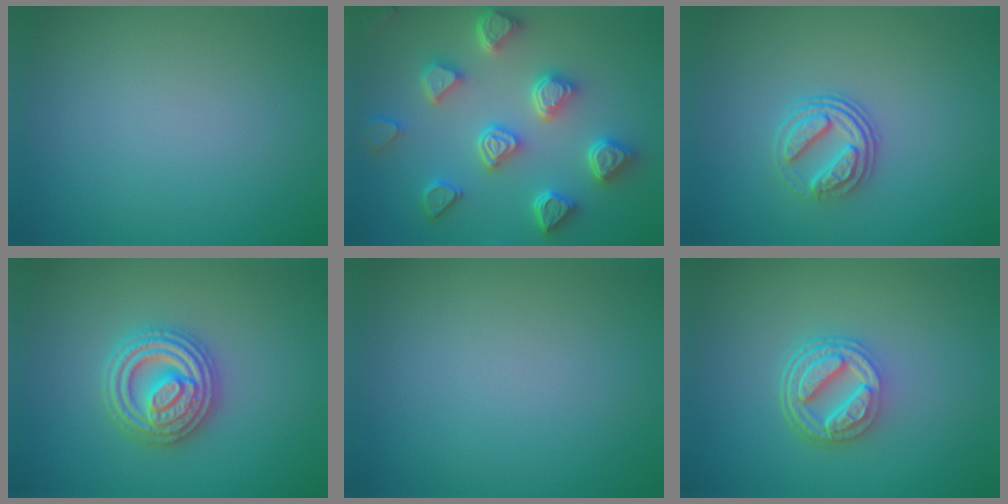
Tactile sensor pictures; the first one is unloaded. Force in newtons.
{"total": 7.0, "press": 6.0, "slide": 3.6}
{"total": 3.1, "press": 2.6, "slide": 1.8}
{"total": 4.9, "press": 4.8, "slide": 0.8}
{"total": 0.0}
{"total": 5.2, "press": 3.7, "slide": 3.6}